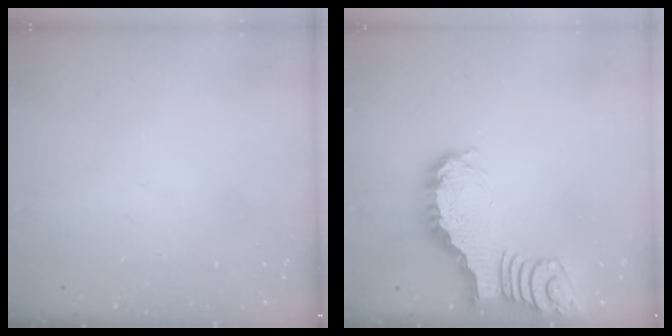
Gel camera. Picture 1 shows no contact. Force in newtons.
{"total": 2.7, "press": 2.6, "slide": 0.4}